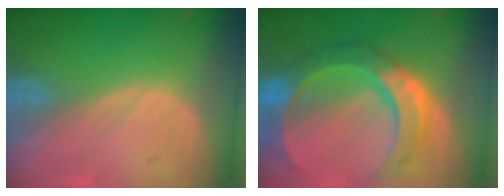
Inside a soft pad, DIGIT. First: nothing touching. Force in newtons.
{"total": 10.8, "press": 10.7, "slide": 1.0}